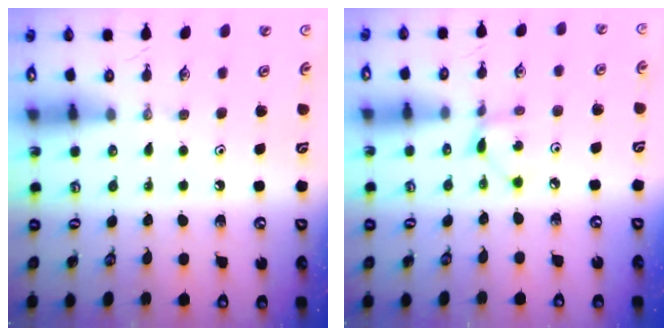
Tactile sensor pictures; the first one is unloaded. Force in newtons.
{"total": 2.2, "press": 2.2, "slide": 0.1}